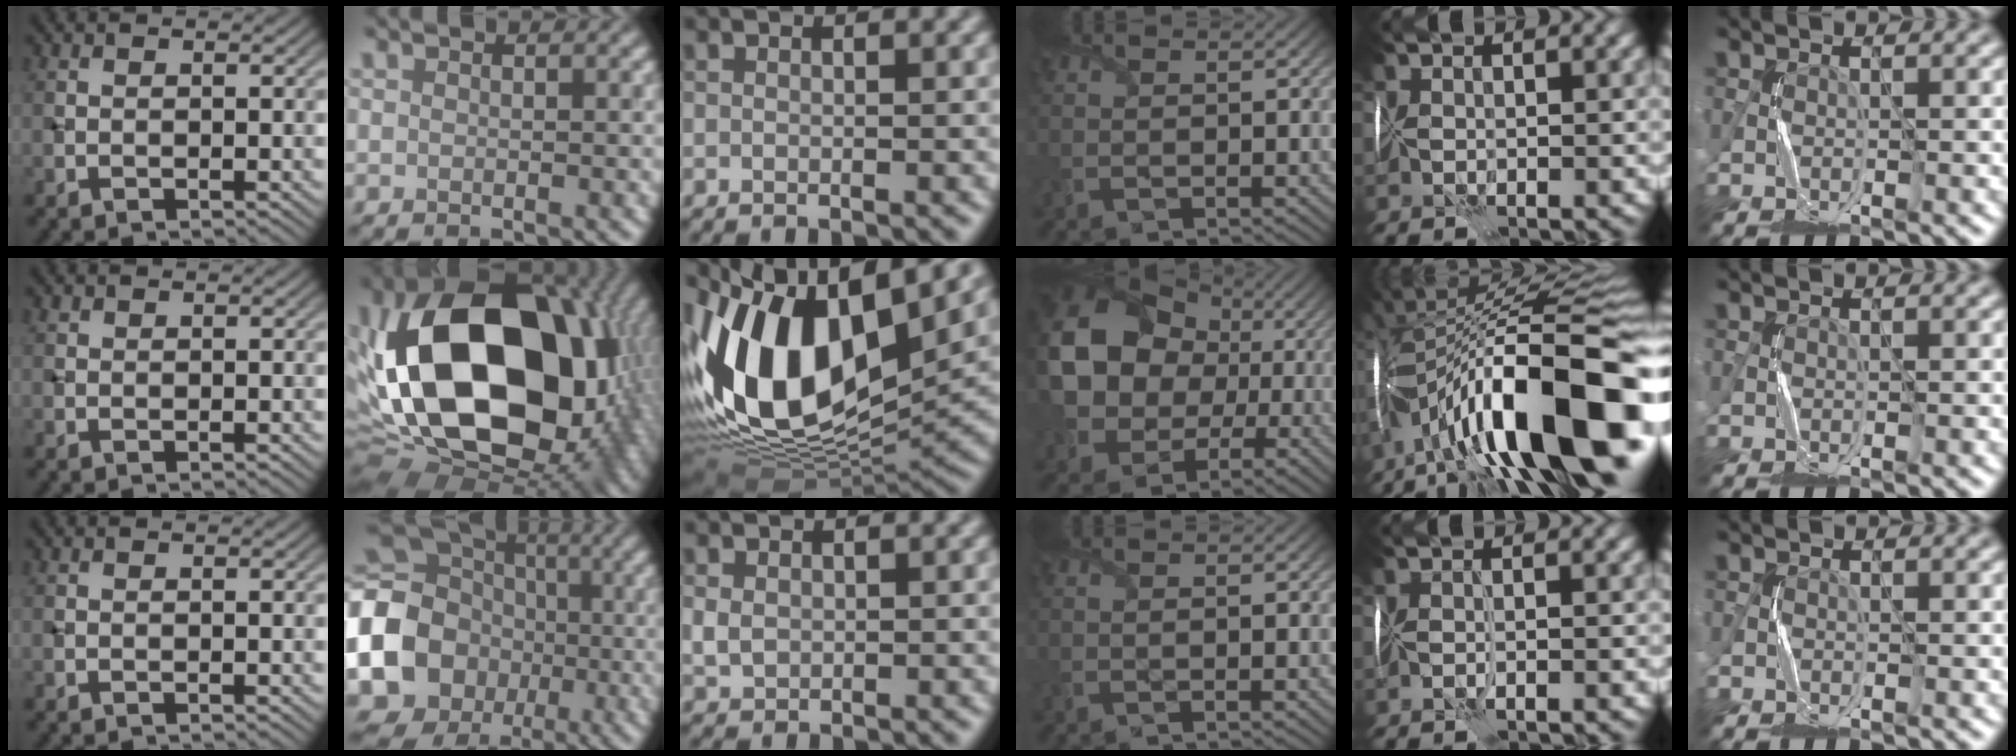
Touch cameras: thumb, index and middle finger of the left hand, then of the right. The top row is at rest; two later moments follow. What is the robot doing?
{"motion": "fold", "object": "wrapping paper"}